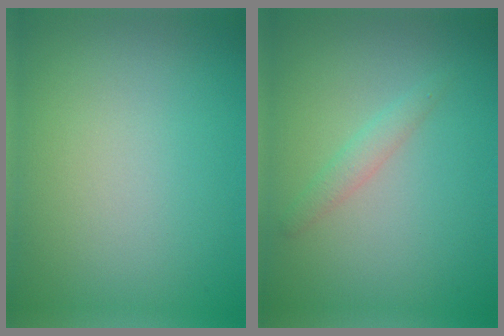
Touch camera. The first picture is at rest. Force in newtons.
{"total": 1.4, "press": 1.4, "slide": 0.0}